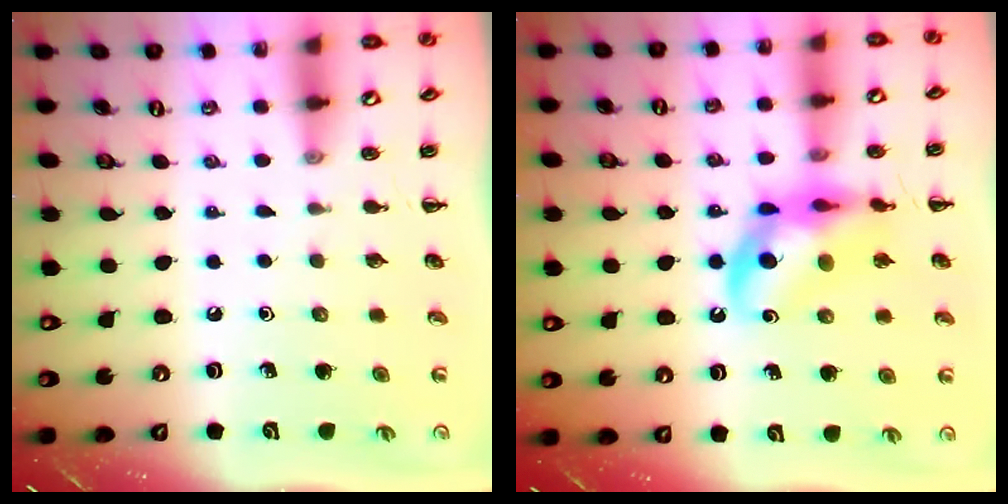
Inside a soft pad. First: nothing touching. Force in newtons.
{"total": 14.8, "press": 14.3, "slide": 3.7}